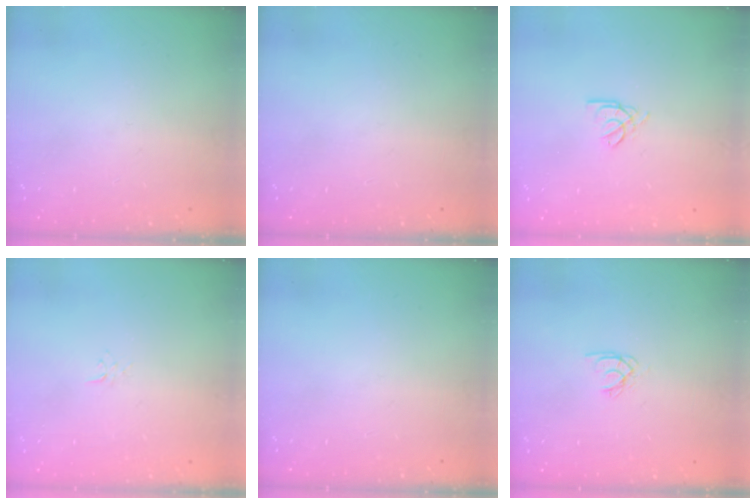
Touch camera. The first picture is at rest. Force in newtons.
{"total": 0.0}
{"total": 2.5, "press": 2.5, "slide": 0.5}
{"total": 2.6, "press": 2.6, "slide": 0.3}
{"total": 0.0}
{"total": 2.0, "press": 2.0, "slide": 0.4}